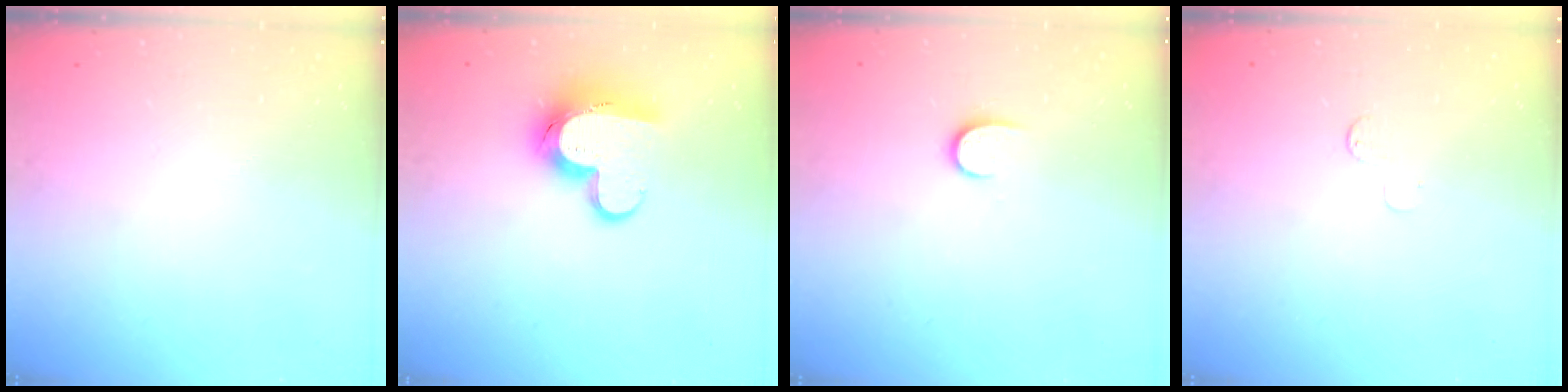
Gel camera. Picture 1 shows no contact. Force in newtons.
{"total": 13.1, "press": 13.0, "slide": 1.3}
{"total": 6.5, "press": 6.5, "slide": 0.7}
{"total": 2.6, "press": 2.6, "slide": 0.3}